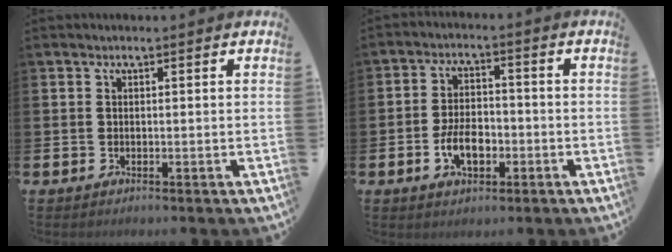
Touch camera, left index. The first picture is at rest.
{"total": 5.3, "force": [-1.7, 3.0, 3.9], "torque": [-0.065, 0.003, -0.034]}